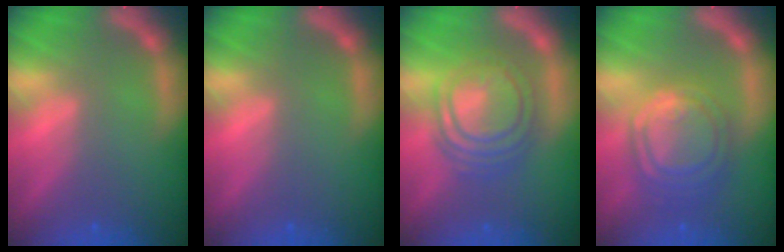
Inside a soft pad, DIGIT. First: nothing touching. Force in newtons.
{"total": 0.0}
{"total": 8.6}
{"total": 8.6}